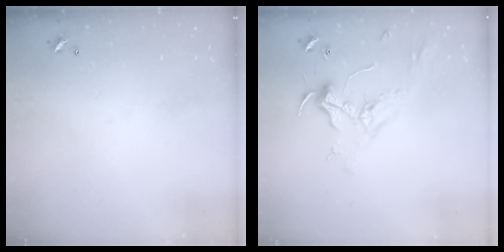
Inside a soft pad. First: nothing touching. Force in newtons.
{"total": 2.4, "press": 2.3, "slide": 0.8}